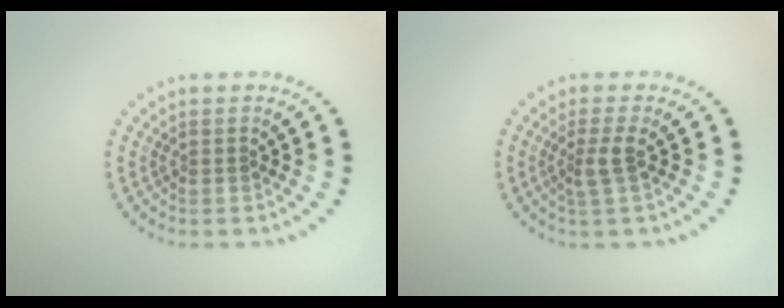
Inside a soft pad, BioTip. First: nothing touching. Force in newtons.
{"total": 2.0, "press": 1.4, "slide": 1.4}